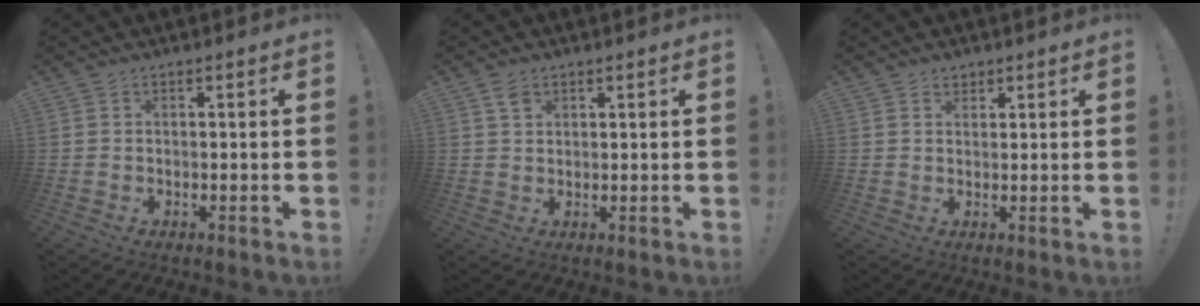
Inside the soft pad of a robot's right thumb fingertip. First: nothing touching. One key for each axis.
{"total": 2.9, "fx": 1.7, "fy": 2.0, "fz": 1.3, "tx": -0.008, "ty": -0.006, "tz": 0.029}
{"total": 2.1, "fx": 1.5, "fy": 1.4, "fz": 0.2, "tx": 0.016, "ty": -0.013, "tz": 0.024}